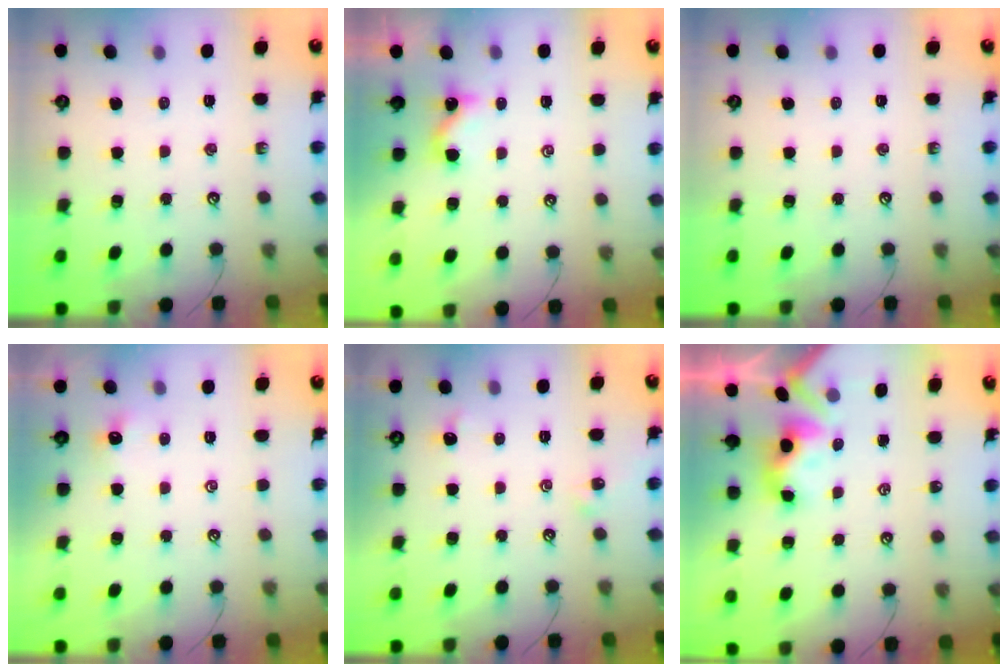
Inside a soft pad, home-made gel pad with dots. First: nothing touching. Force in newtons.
{"total": 1.7, "press": 1.7, "slide": 0.2}
{"total": 0.0}
{"total": 1.2, "press": 1.1, "slide": 0.5}
{"total": 2.0, "press": 1.9, "slide": 0.5}
{"total": 3.3, "press": 3.3, "slide": 0.4}